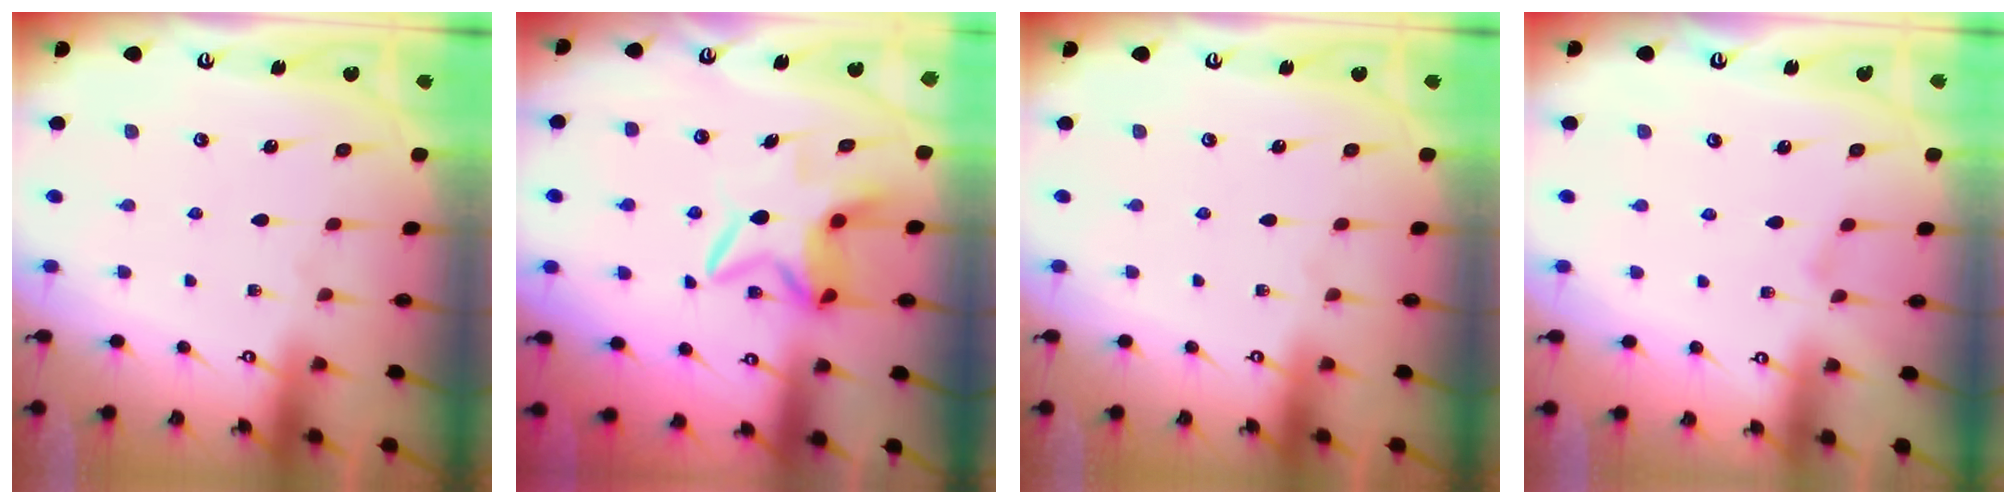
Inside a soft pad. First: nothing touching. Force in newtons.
{"total": 6.7, "press": 6.6, "slide": 1.1}
{"total": 0.0}
{"total": 0.7, "press": 0.6, "slide": 0.3}